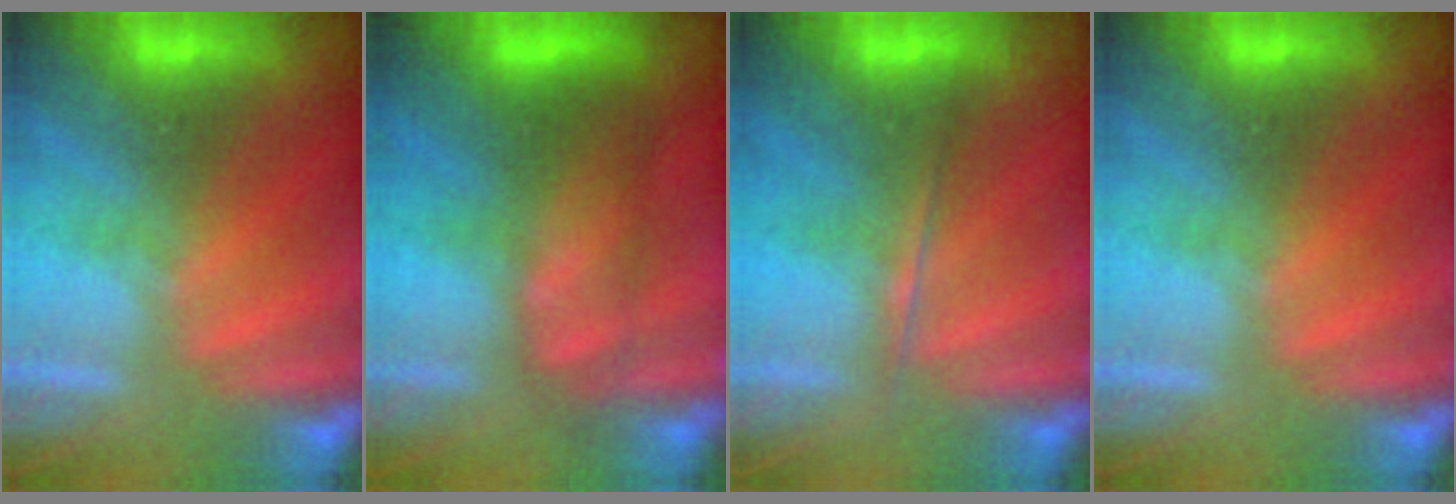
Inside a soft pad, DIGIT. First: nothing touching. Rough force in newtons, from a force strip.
{"total": 8.5}
{"total": 1.8}
{"total": 0.0}